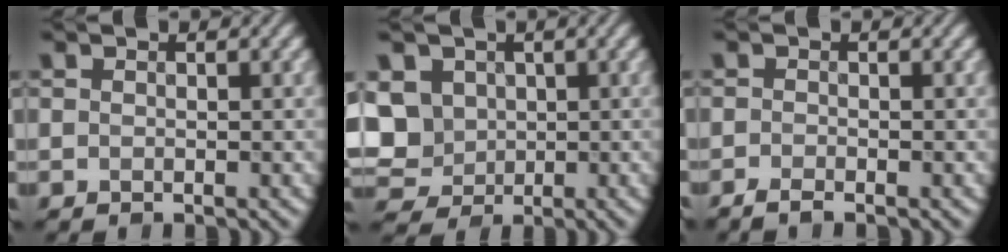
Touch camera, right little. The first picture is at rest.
{"total": 5.2, "force": [0.9, 4.7, 2.2], "torque": [-0.071, 0.013, 0.024]}
{"total": 1.1, "force": [-0.9, 0.2, 0.6], "torque": [0.001, -0.009, -0.020]}